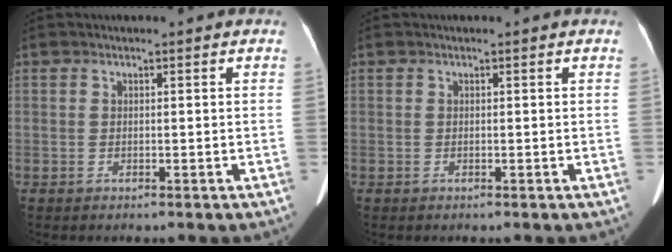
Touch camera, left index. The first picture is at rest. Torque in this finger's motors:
{"motor_torque": [0.09, -0.02, 0.04, 0.01]}